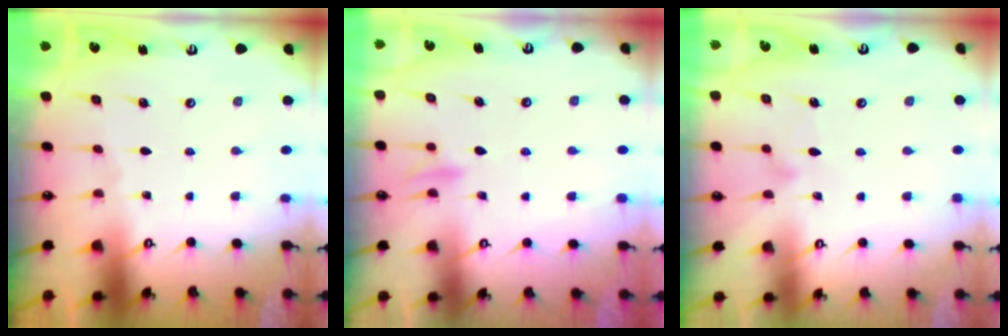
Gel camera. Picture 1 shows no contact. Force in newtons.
{"total": 9.0, "press": 9.0, "slide": 0.3}
{"total": 9.4, "press": 9.4, "slide": 0.3}